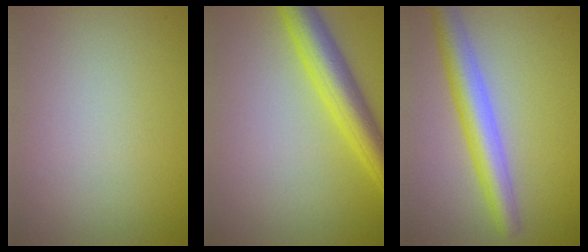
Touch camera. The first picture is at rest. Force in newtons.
{"total": 5.4, "press": 5.4, "slide": 0.3}
{"total": 5.0, "press": 5.0, "slide": 0.1}